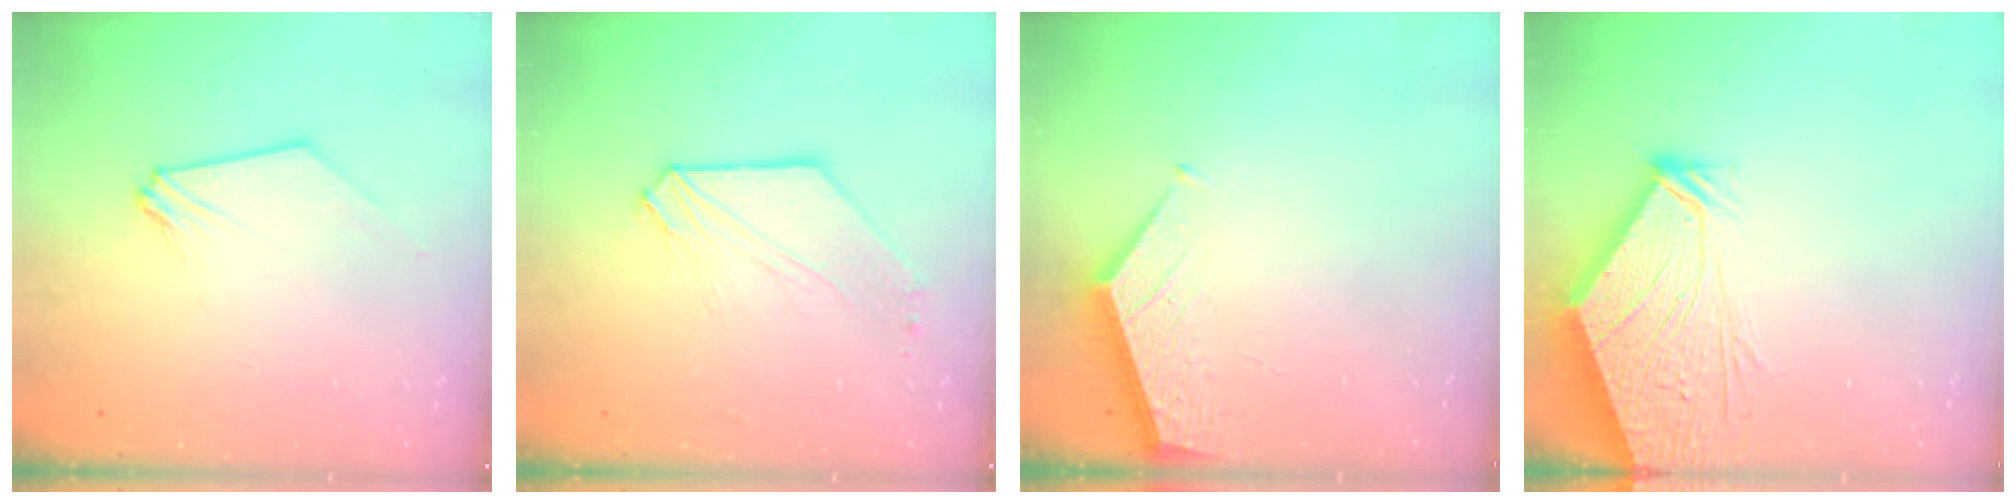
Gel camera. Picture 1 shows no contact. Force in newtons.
{"total": 6.2, "press": 6.2, "slide": 0.8}
{"total": 2.4, "press": 2.4, "slide": 0.2}
{"total": 11.8, "press": 11.7, "slide": 1.5}